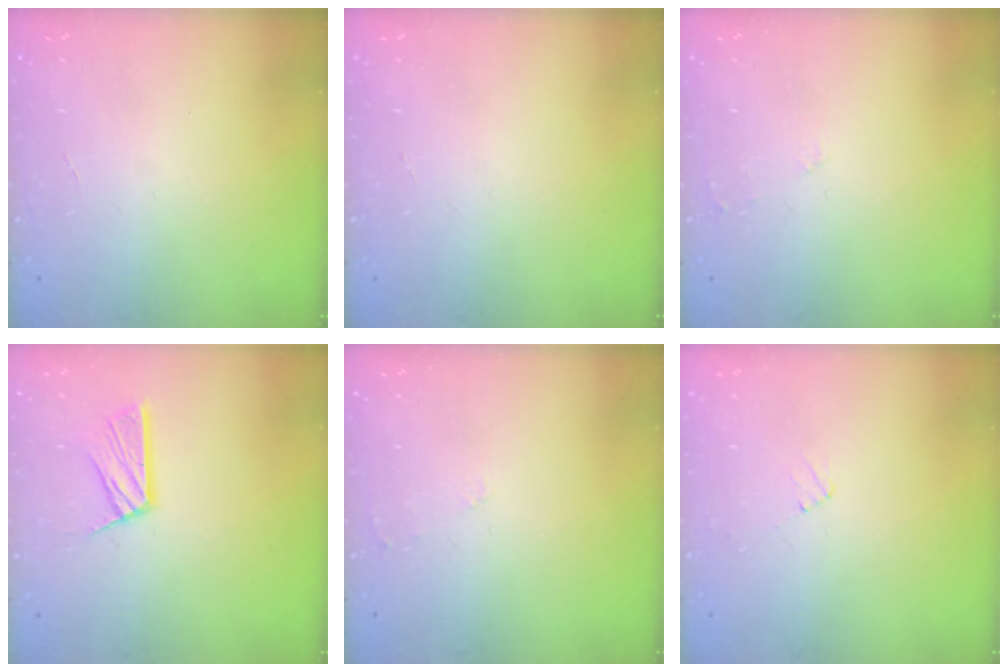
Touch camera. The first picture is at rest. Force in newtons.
{"total": 0.0}
{"total": 2.5, "press": 2.5, "slide": 0.4}
{"total": 10.6, "press": 10.6, "slide": 0.8}
{"total": 2.5, "press": 2.5, "slide": 0.4}
{"total": 3.6, "press": 3.6, "slide": 0.4}